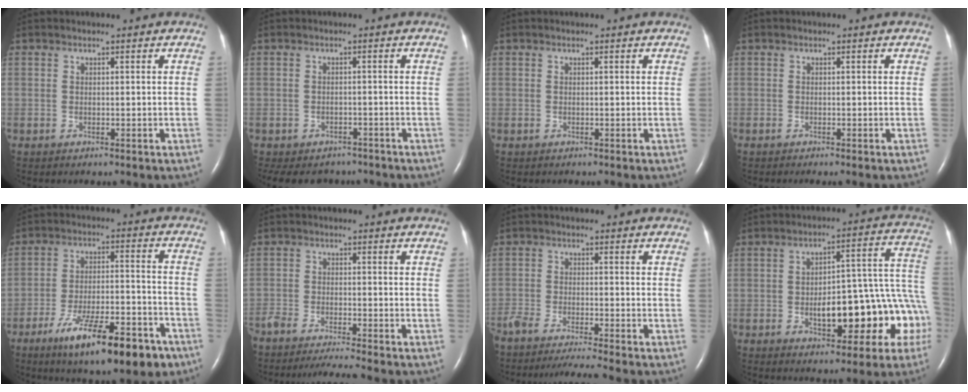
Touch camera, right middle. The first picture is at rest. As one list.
[{"total": 9.1, "force": [-7.7, 4.4, 1.7], "torque": [-0.035, 0.005, -0.093]}, {"total": 0.0}, {"total": 0.7, "force": [-0.6, 0.0, 0.4], "torque": [-0.007, -0.001, -0.007]}, {"total": 16.3, "force": [-10.3, 3.9, 12.1], "torque": [-0.170, -0.007, -0.160]}, {"total": 9.1, "force": [-8.2, -1.0, 3.8], "torque": [-0.047, -0.024, -0.134]}, {"total": 11.3, "force": [-10.1, -1.0, 5.1], "torque": [-0.065, -0.028, -0.162]}, {"total": 16.0, "force": [-4.8, 5.7, 14.1], "torque": [-0.137, 0.050, -0.051]}]